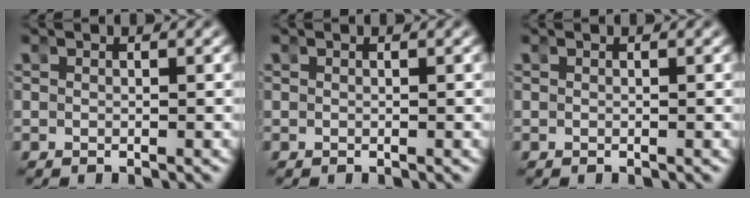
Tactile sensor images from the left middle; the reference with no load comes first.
{"total": 0.0}
{"total": 0.0}